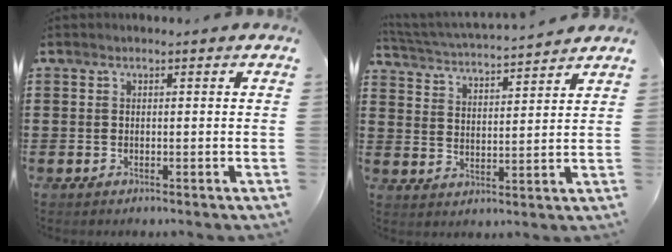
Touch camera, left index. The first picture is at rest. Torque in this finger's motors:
{"motor_torque": [-0.01, -0.02, 0.17, 0.12]}